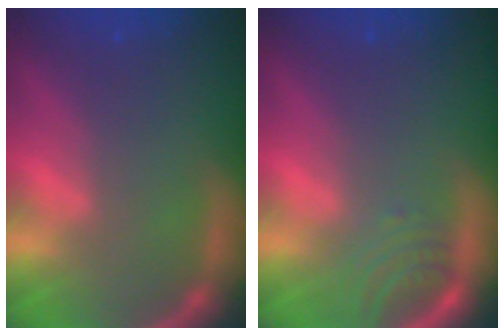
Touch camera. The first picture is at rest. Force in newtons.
{"total": 2.5}